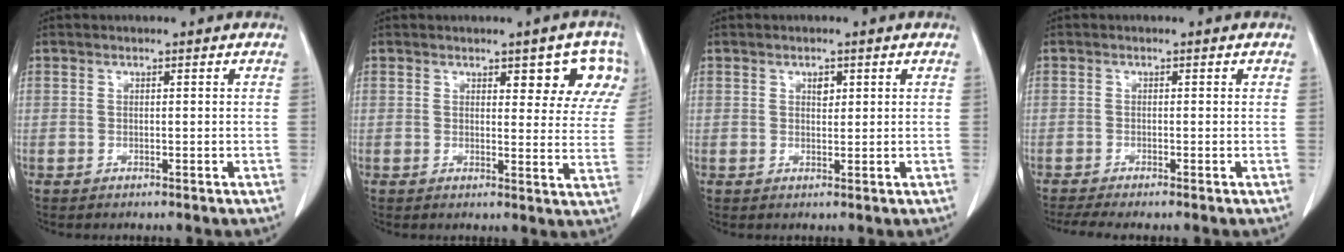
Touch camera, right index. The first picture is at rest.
{"total": 8.2, "force": [4.7, 3.0, 6.0], "torque": [-0.050, 0.000, 0.047]}
{"total": 1.6, "force": [0.8, 0.9, 1.0], "torque": [-0.013, -0.003, 0.013]}
{"total": 2.4, "force": [-1.7, 0.1, 1.7], "torque": [-0.033, -0.006, -0.035]}